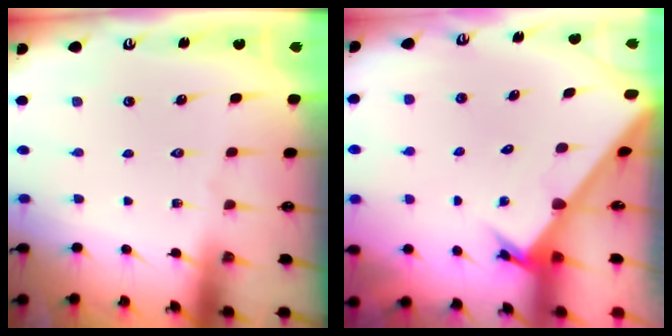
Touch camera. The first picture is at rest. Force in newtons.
{"total": 2.7, "press": 2.7, "slide": 0.3}